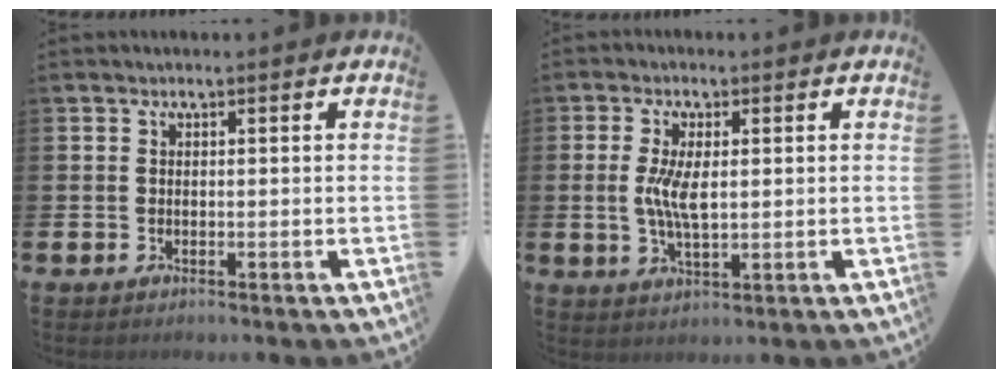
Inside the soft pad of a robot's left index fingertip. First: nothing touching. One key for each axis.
{"total": 5.3, "fx": 0.6, "fy": 2.1, "fz": 4.8, "tx": -0.094, "ty": -0.001, "tz": 0.006}